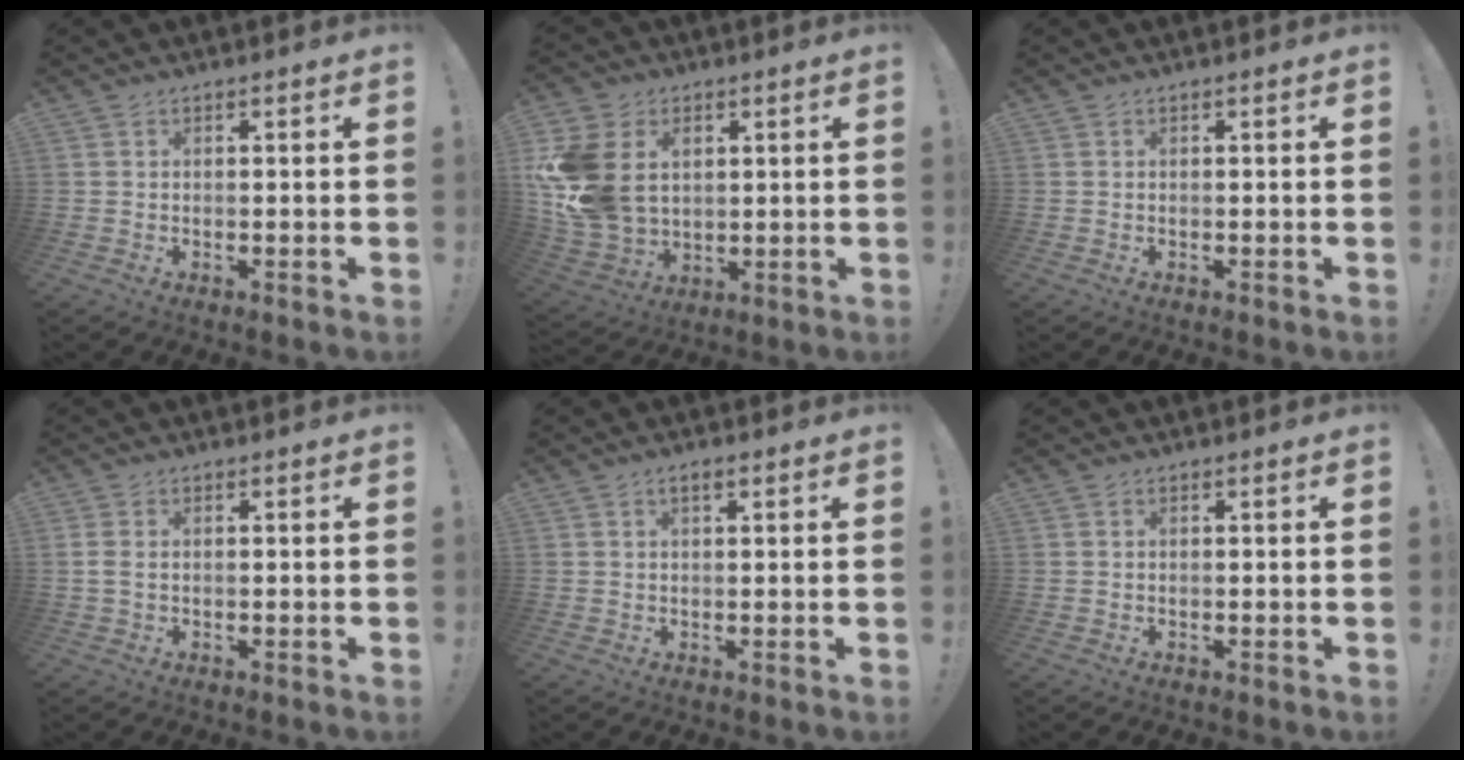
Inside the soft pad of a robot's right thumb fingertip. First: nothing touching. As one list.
[{"total": 18.4, "force": [3.6, 14.3, 11.1], "torque": [-0.226, -0.014, 0.072]}, {"total": 0.0}, {"total": 1.8, "force": [0.3, 0.9, 1.5], "torque": [-0.026, 0.002, 0.005]}, {"total": 2.0, "force": [1.0, 0.8, 1.5], "torque": [-0.030, 0.001, 0.017]}, {"total": 0.0}]